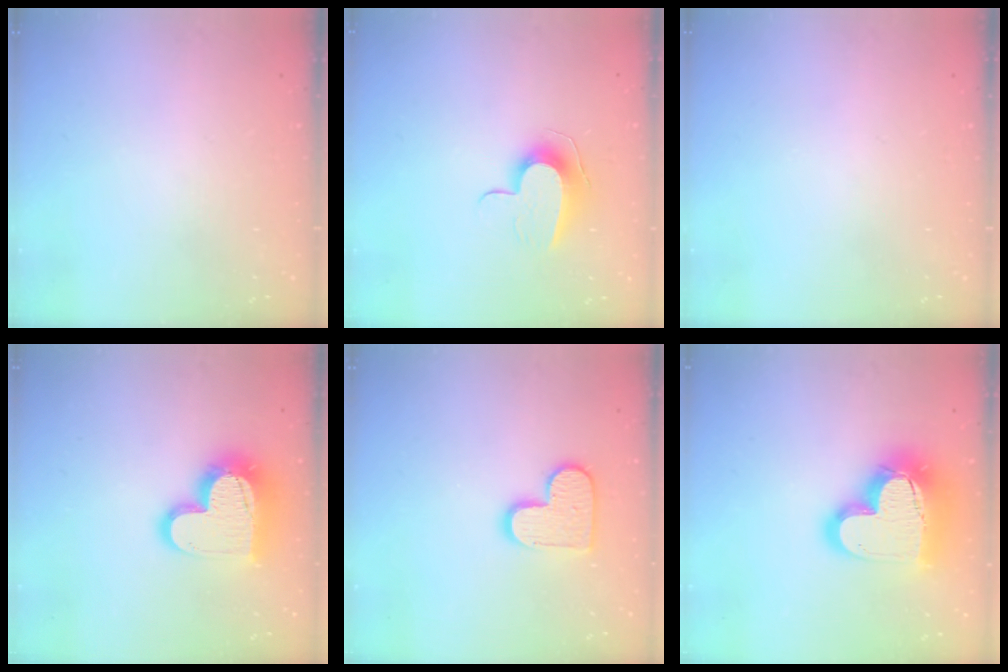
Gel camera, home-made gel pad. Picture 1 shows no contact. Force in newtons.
{"total": 9.4, "press": 9.4, "slide": 0.3}
{"total": 0.0}
{"total": 15.7, "press": 15.7, "slide": 1.1}
{"total": 11.3, "press": 11.3, "slide": 0.8}
{"total": 22.3, "press": 22.3, "slide": 1.7}